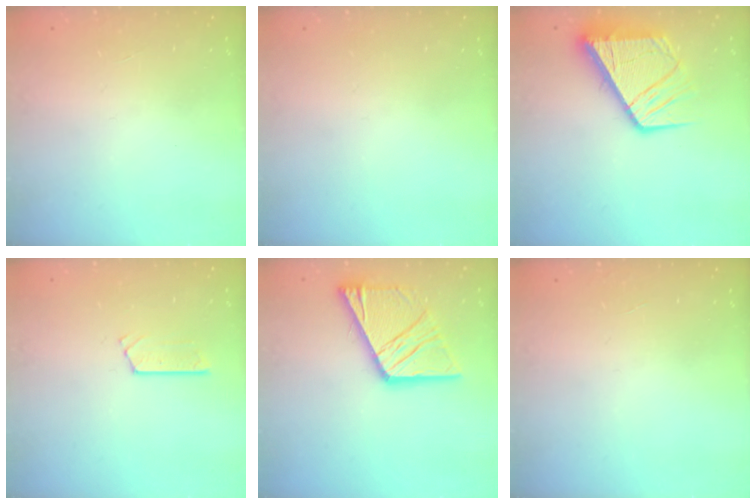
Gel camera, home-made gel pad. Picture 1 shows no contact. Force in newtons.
{"total": 0.0}
{"total": 14.2, "press": 14.1, "slide": 1.8}
{"total": 2.7, "press": 2.7, "slide": 0.2}
{"total": 16.3, "press": 16.2, "slide": 1.8}
{"total": 0.0}